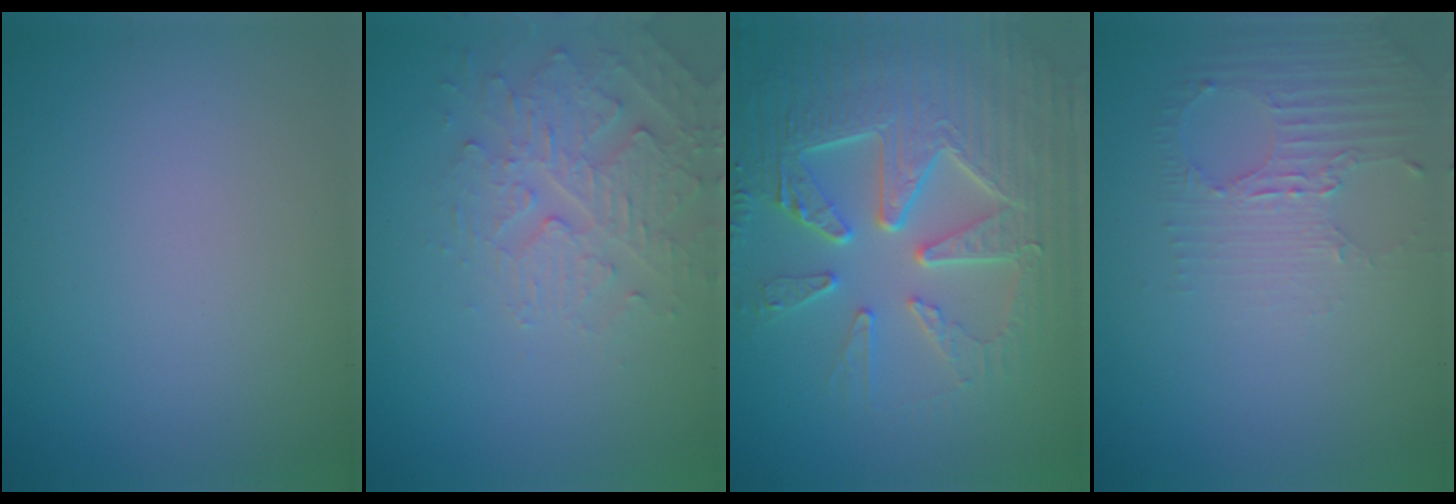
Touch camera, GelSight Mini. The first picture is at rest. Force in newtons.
{"total": 3.9, "press": 3.8, "slide": 0.7}
{"total": 8.9, "press": 6.3, "slide": 6.3}
{"total": 2.6, "press": 1.9, "slide": 1.9}